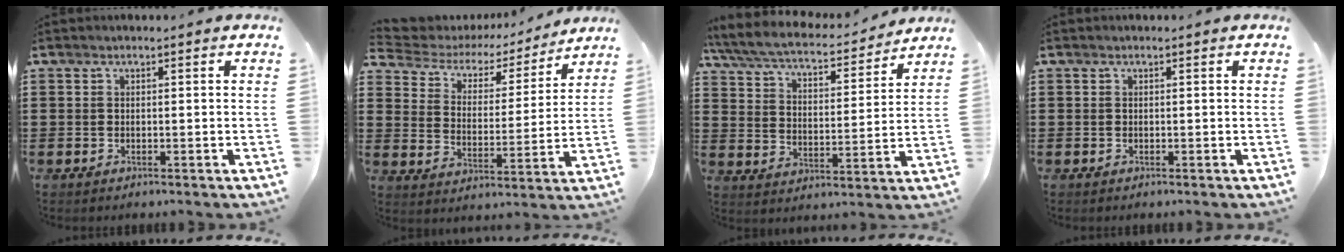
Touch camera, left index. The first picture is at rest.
{"total": 4.3, "force": [3.7, 1.6, 1.3], "torque": [-0.051, -0.026, 0.055]}
{"total": 5.6, "force": [5.1, 0.7, 2.3], "torque": [-0.070, -0.033, 0.082]}
{"total": 0.0}